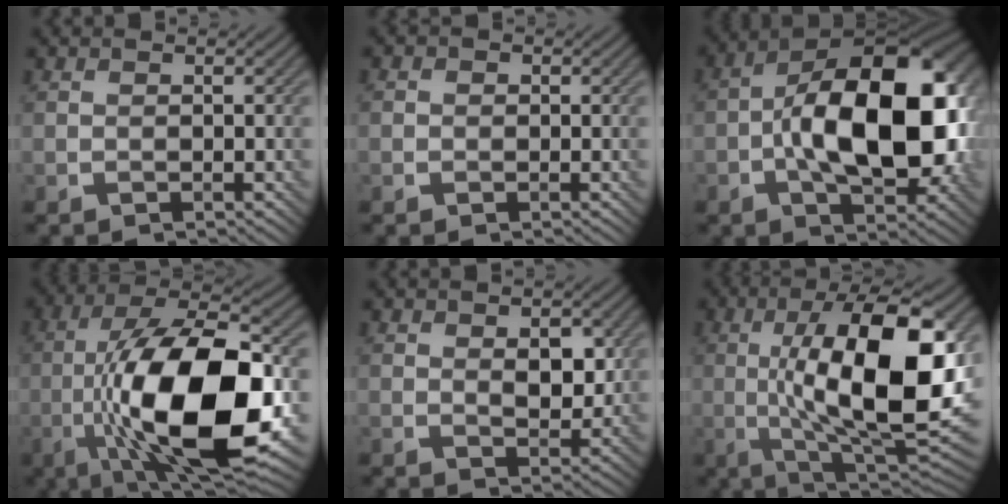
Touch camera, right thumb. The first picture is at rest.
{"total": 1.1, "force": [-0.1, 1.1, 0.3], "torque": [-0.001, -0.003, -0.005]}
{"total": 17.9, "force": [-1.5, 10.0, 14.8], "torque": [-0.231, 0.006, -0.033]}
{"total": 19.2, "force": [-3.8, 8.1, 17.0], "torque": [-0.322, 0.002, -0.070]}
{"total": 4.1, "force": [0.8, 2.4, 3.2], "torque": [-0.047, -0.006, 0.013]}
{"total": 18.1, "force": [0.7, 7.3, 16.5], "torque": [-0.260, 0.010, 0.004]}